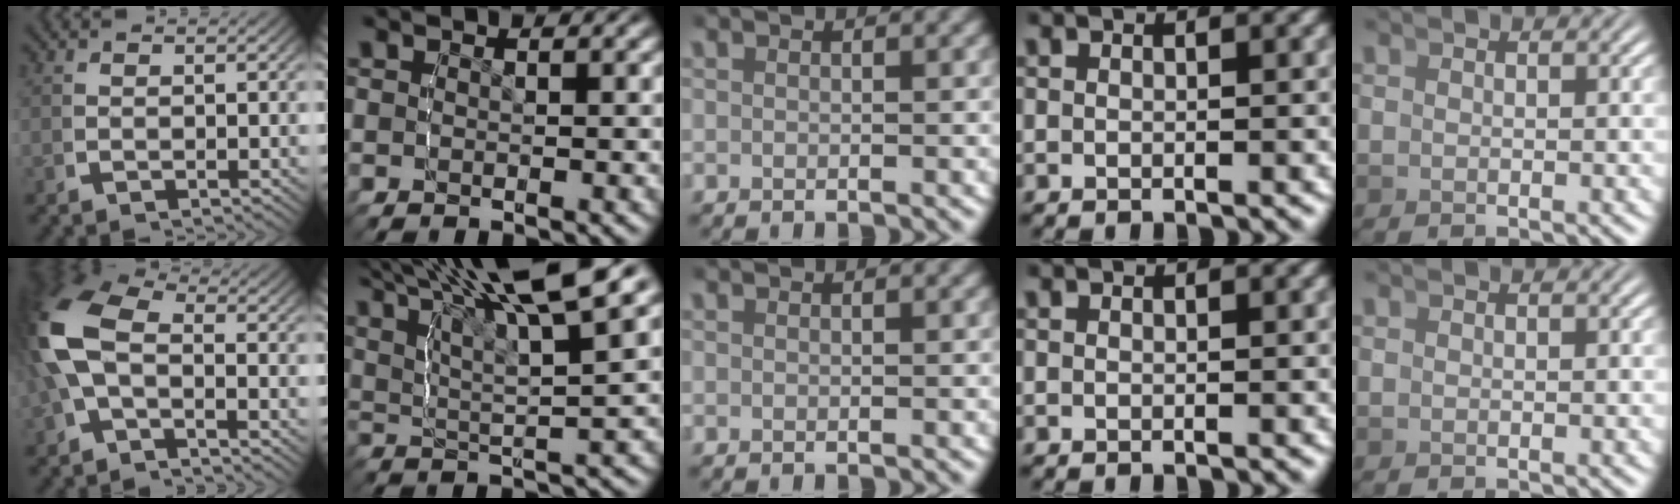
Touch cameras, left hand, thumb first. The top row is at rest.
{"thumb": {"total": 8.3, "force": [-0.2, 5.4, 6.3], "torque": [-0.157, -0.005, -0.003]}, "index": {"total": 9.3, "force": [5.6, 3.3, 6.7], "torque": [-0.109, 0.013, 0.087]}}